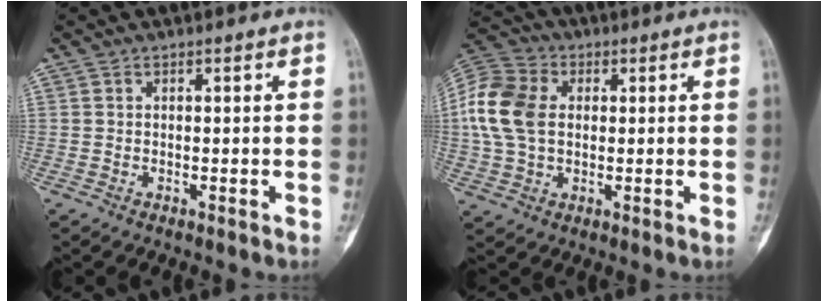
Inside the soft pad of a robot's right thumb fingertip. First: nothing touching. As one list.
[{"total": 13.0, "force": [1.3, 9.2, 9.0], "torque": [-0.178, 0.016, 0.019]}]